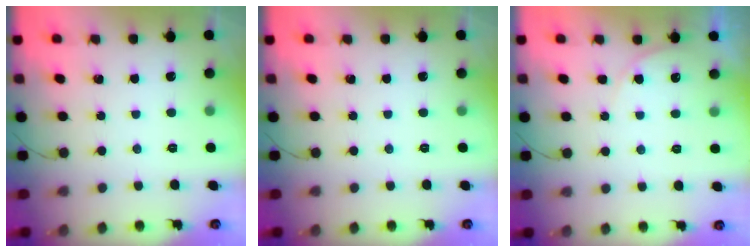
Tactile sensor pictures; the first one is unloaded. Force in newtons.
{"total": 0.0}
{"total": 4.5, "press": 4.5, "slide": 0.6}